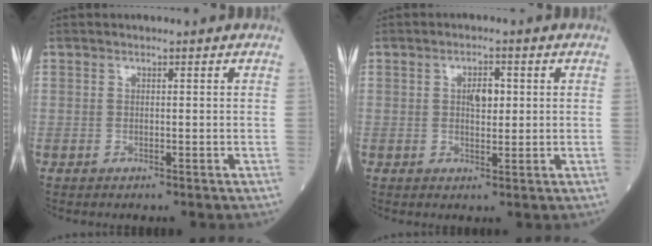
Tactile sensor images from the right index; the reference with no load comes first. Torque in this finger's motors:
{"motor_torque": [0.05, 0.06, 0.01, 0.06]}